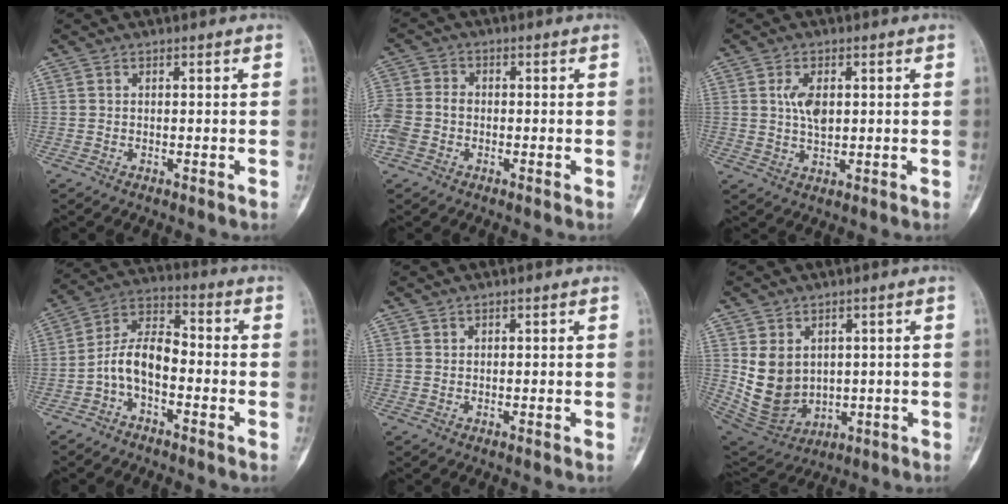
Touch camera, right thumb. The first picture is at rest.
{"total": 7.1, "force": [-2.1, 5.4, 4.0], "torque": [-0.098, 0.018, -0.043]}
{"total": 5.1, "force": [1.0, 2.9, 4.1], "torque": [-0.069, -0.005, 0.020]}
{"total": 8.9, "force": [-2.8, 4.8, 6.9], "torque": [-0.124, 0.048, -0.063]}
{"total": 0.6, "force": [0.5, 0.3, 0.0], "torque": [0.005, -0.003, 0.006]}
{"total": 10.8, "force": [1.5, 8.6, 6.3], "torque": [-0.091, -0.014, 0.061]}